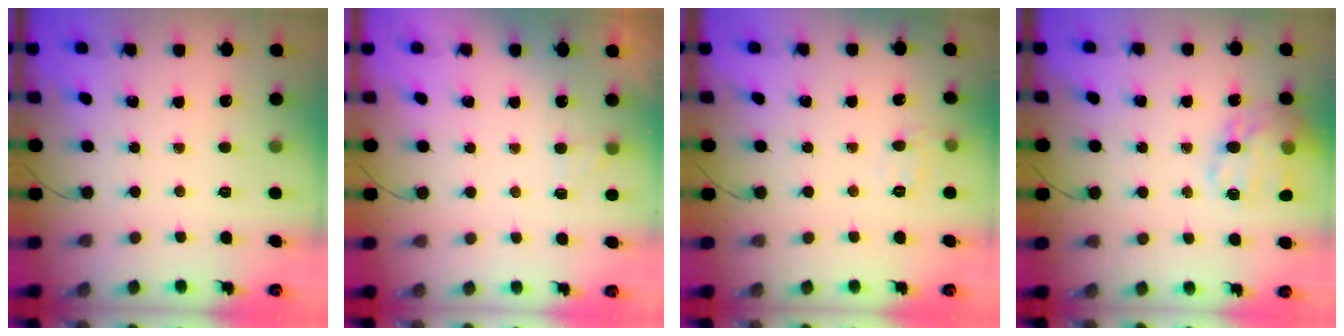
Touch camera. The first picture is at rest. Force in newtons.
{"total": 2.0, "press": 1.4, "slide": 1.4}
{"total": 6.7, "press": 6.7, "slide": 1.0}
{"total": 18.7, "press": 18.4, "slide": 3.2}